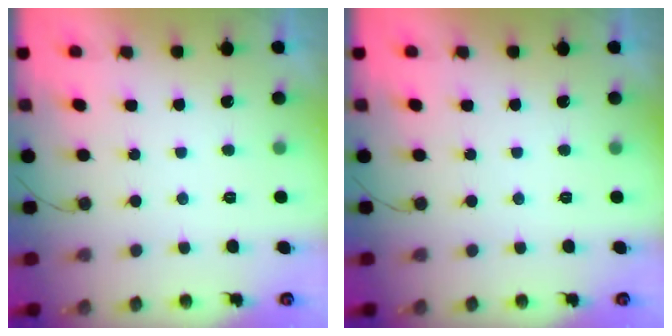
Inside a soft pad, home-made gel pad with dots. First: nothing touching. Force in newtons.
{"total": 0.0}